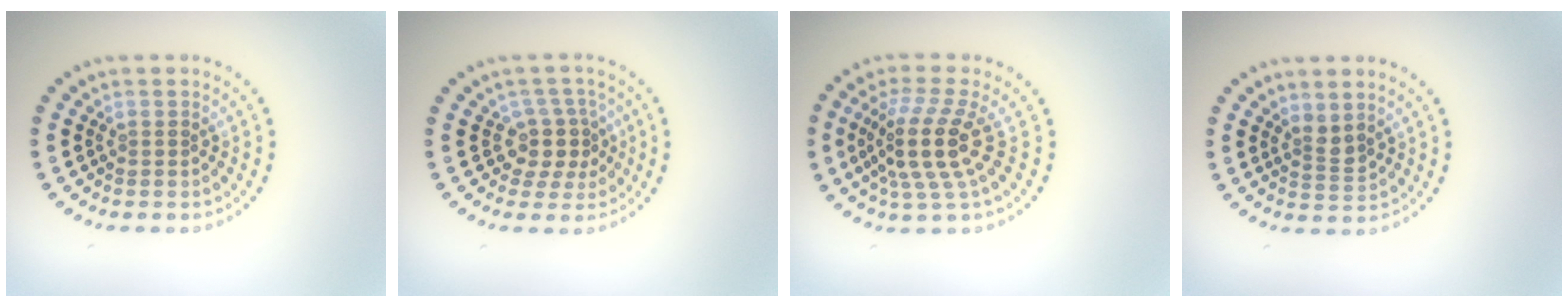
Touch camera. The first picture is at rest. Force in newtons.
{"total": 2.9, "press": 2.3, "slide": 1.8}
{"total": 4.9, "press": 3.6, "slide": 3.3}
{"total": 1.7, "press": 1.4, "slide": 1.1}